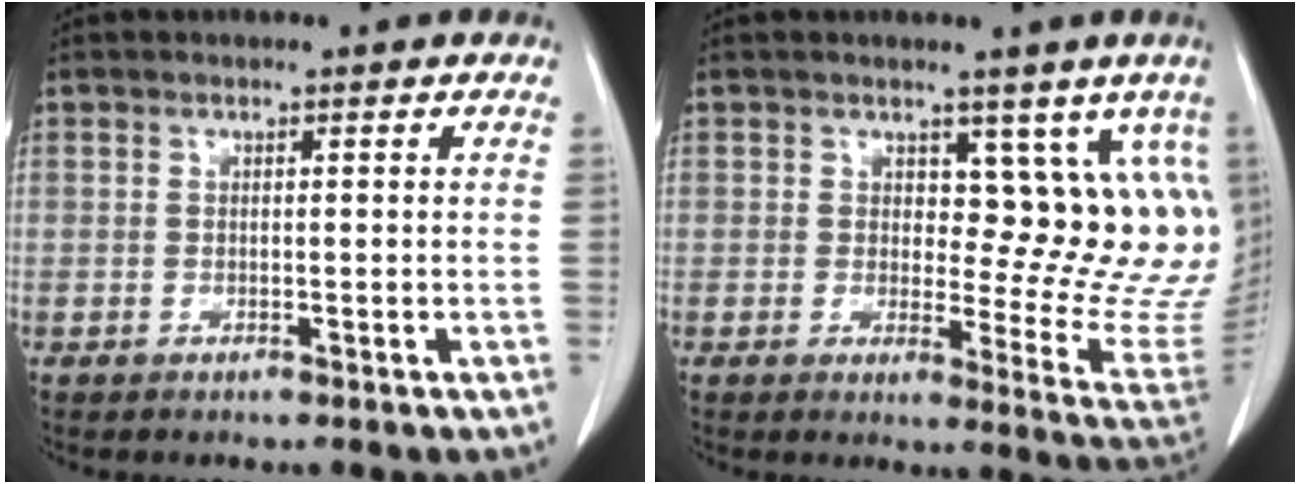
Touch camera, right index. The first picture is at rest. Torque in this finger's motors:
{"motor_torque": [-0.10, -0.01, -0.03, -0.01]}